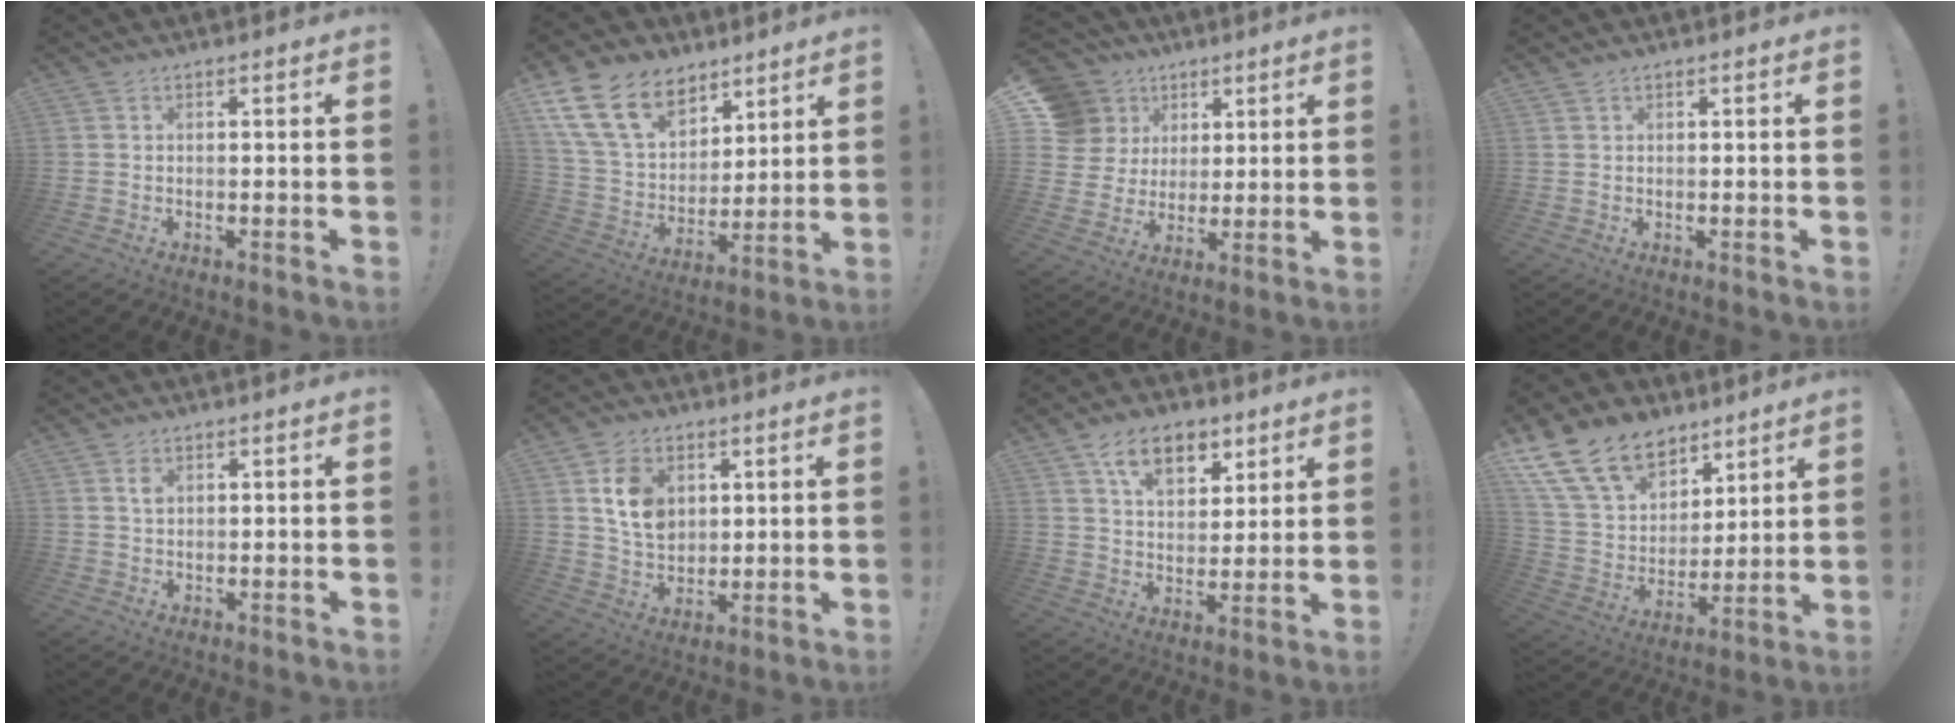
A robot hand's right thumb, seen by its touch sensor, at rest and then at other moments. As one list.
[{"total": 19.4, "force": [10.7, 13.1, 9.5], "torque": [-0.176, -0.050, 0.214]}, {"total": 12.7, "force": [5.1, 11.0, 3.8], "torque": [-0.061, -0.027, 0.115]}, {"total": 0.9, "force": [0.8, 0.3, 0.2], "torque": [-0.001, -0.002, 0.015]}, {"total": 1.8, "force": [0.6, 1.3, 1.0], "torque": [0.001, -0.005, 0.006]}, {"total": 11.3, "force": [4.1, 8.7, 5.9], "torque": [-0.091, -0.010, 0.080]}, {"total": 12.0, "force": [6.9, 7.4, 6.6], "torque": [-0.092, -0.026, 0.126]}, {"total": 19.2, "force": [12.3, 12.4, 8.1], "torque": [-0.143, -0.070, 0.246]}]